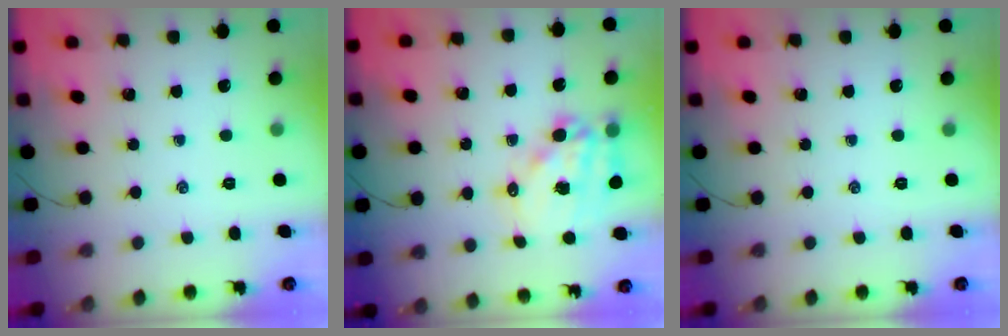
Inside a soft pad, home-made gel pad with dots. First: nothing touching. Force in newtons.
{"total": 14.4, "press": 14.0, "slide": 3.2}
{"total": 0.0}